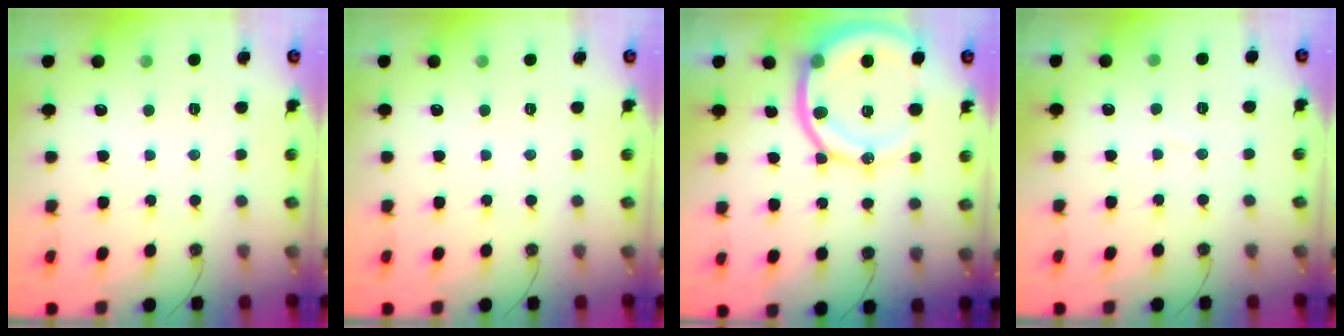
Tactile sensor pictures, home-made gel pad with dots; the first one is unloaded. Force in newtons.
{"total": 0.0}
{"total": 16.9, "press": 16.8, "slide": 1.8}
{"total": 2.9, "press": 2.9, "slide": 0.2}